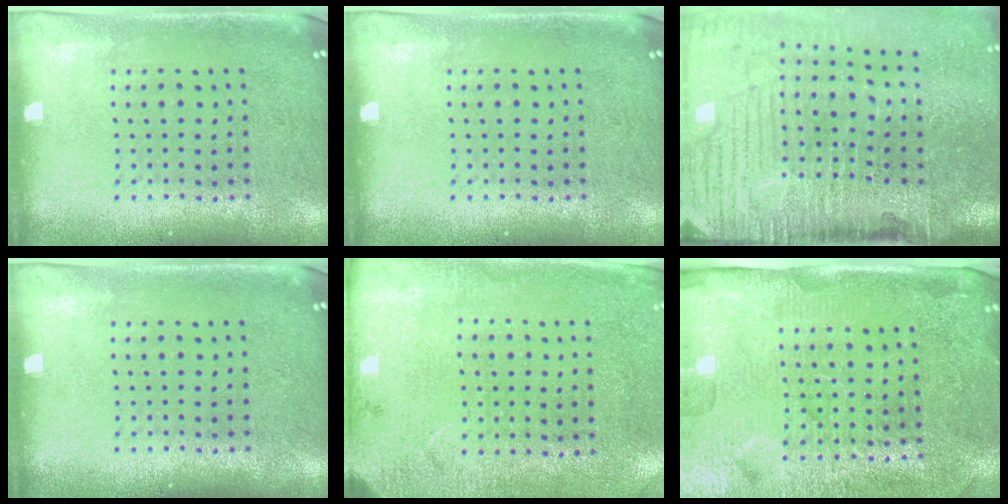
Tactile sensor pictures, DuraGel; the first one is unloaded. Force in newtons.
{"total": 0.0}
{"total": 5.4, "press": 4.4, "slide": 3.2}
{"total": 0.0}
{"total": 2.8, "press": 2.2, "slide": 1.6}
{"total": 4.4, "press": 4.1, "slide": 1.7}